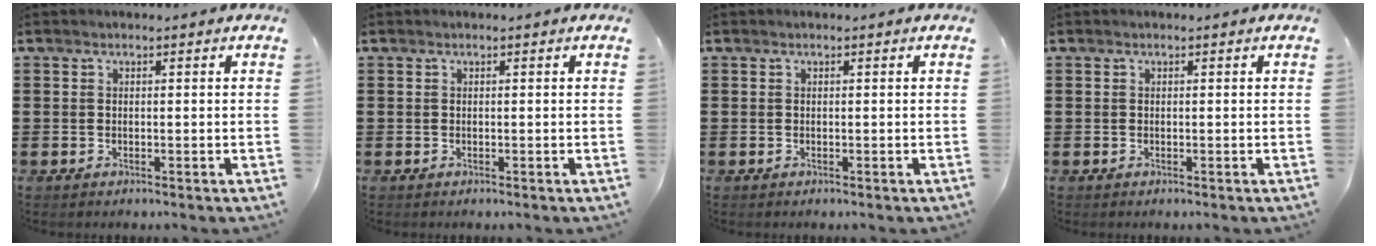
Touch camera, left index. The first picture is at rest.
{"total": 0.0}
{"total": 0.0}
{"total": 0.0}